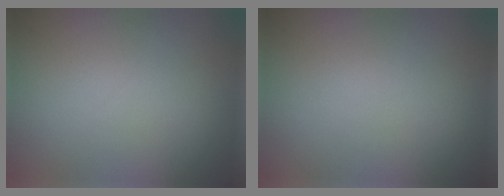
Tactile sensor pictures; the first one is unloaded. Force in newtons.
{"total": 0.0}